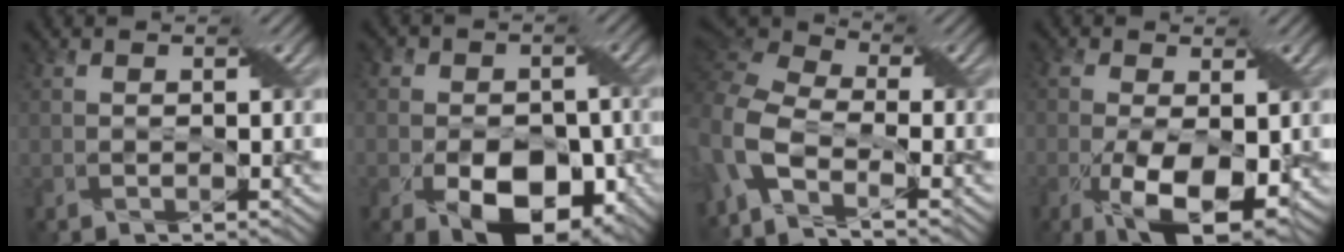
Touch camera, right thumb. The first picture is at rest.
{"total": 12.2, "force": [-4.2, 8.2, 7.9], "torque": [-0.101, -0.031, -0.064]}
{"total": 11.4, "force": [-4.9, 5.4, 8.7], "torque": [-0.234, -0.012, -0.104]}
{"total": 9.8, "force": [-2.4, 4.9, 8.1], "torque": [-0.180, -0.021, -0.037]}